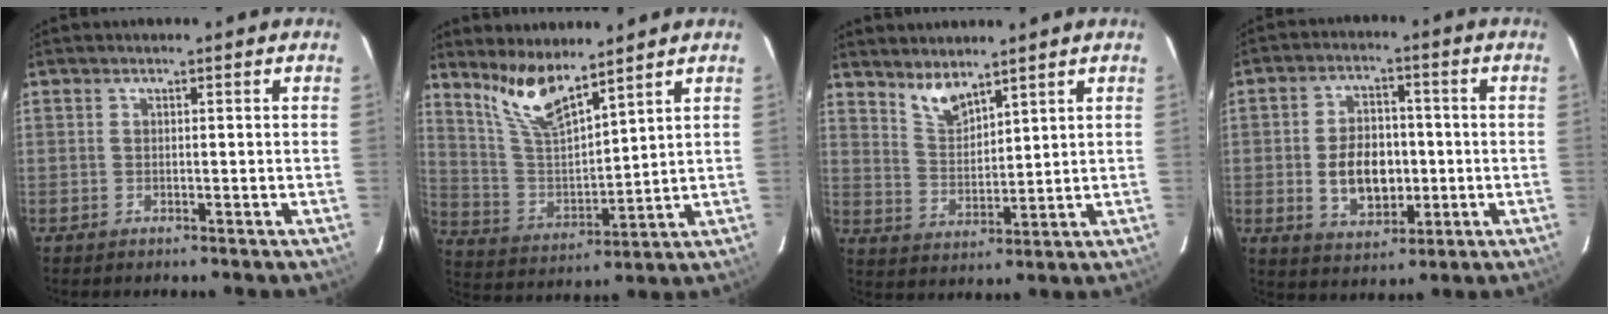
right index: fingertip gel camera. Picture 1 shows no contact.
{"total": 10.5, "force": [8.4, 2.1, 6.0], "torque": [-0.118, -0.008, 0.174]}
{"total": 5.9, "force": [4.9, 1.8, 2.8], "torque": [-0.050, -0.005, 0.099]}
{"total": 9.9, "force": [-1.3, 6.6, 7.3], "torque": [-0.139, 0.010, -0.007]}